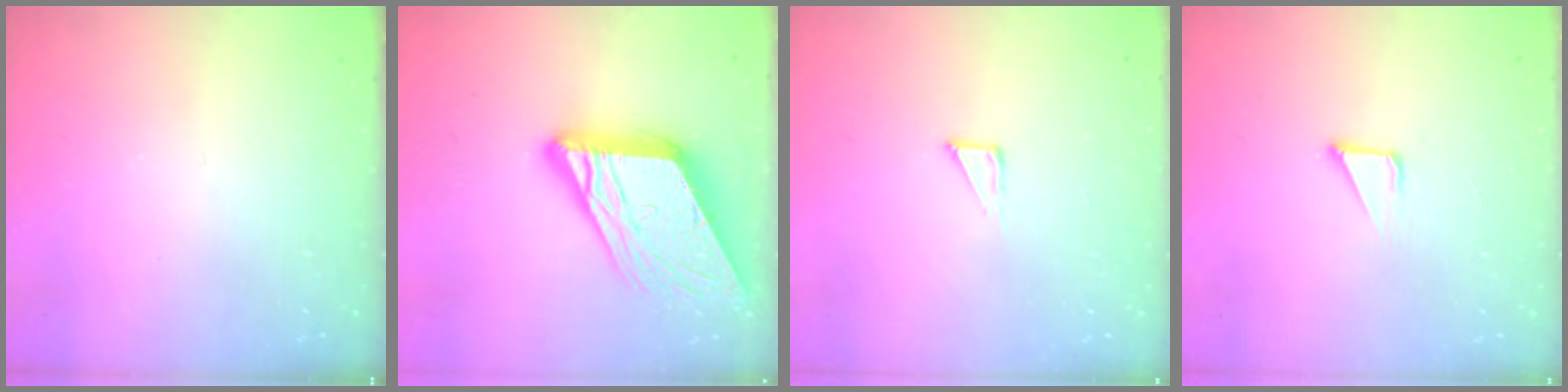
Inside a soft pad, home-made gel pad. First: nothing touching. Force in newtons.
{"total": 18.0, "press": 17.8, "slide": 2.4}
{"total": 2.3, "press": 2.3, "slide": 0.1}
{"total": 2.2, "press": 2.2, "slide": 0.2}